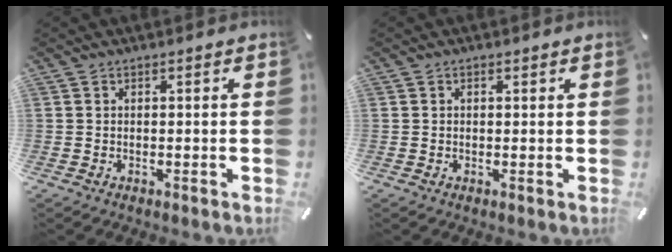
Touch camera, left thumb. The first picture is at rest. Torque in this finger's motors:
{"motor_torque": [0.07, -0.21, 0.03, 0.07, 0.01]}